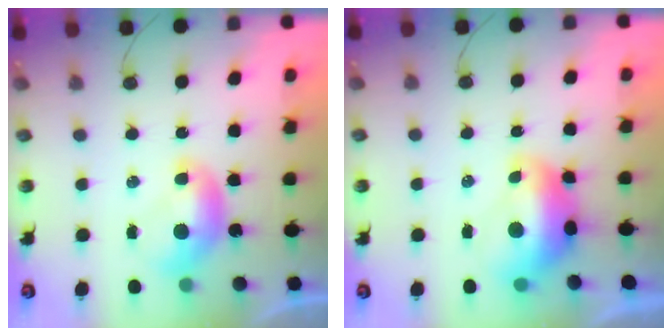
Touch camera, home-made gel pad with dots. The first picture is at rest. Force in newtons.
{"total": 2.9, "press": 2.8, "slide": 0.7}